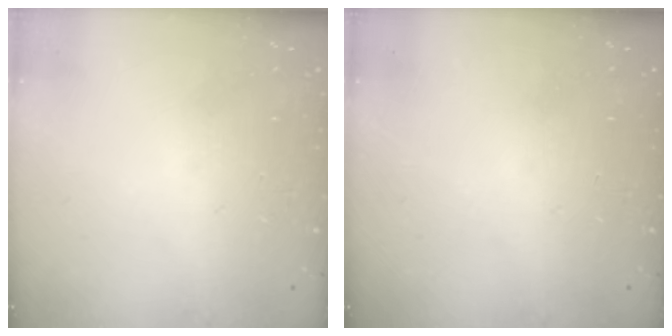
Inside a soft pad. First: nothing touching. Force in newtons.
{"total": 0.0}